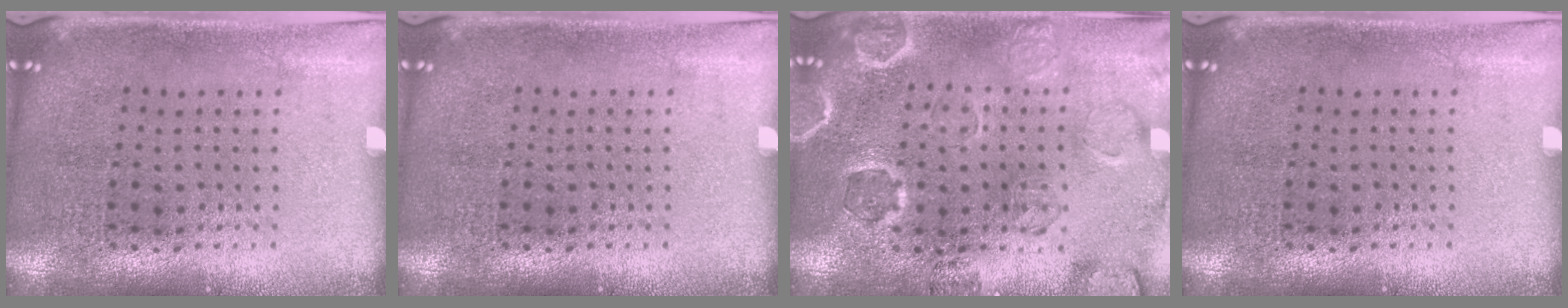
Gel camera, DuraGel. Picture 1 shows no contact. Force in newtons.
{"total": 0.0}
{"total": 0.6, "press": 0.5, "slide": 0.3}
{"total": 0.0}